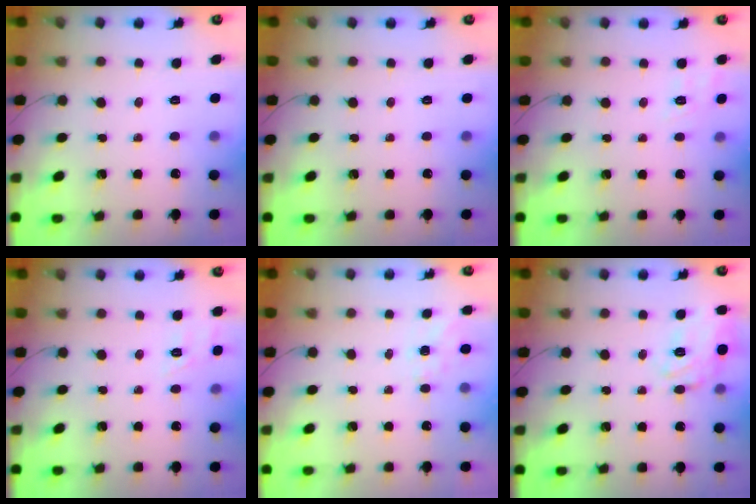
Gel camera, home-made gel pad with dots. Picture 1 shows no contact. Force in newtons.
{"total": 0.0}
{"total": 7.4, "press": 7.1, "slide": 2.0}
{"total": 2.8, "press": 2.2, "slide": 1.7}
{"total": 6.1, "press": 5.9, "slide": 1.4}
{"total": 12.4, "press": 12.2, "slide": 1.9}